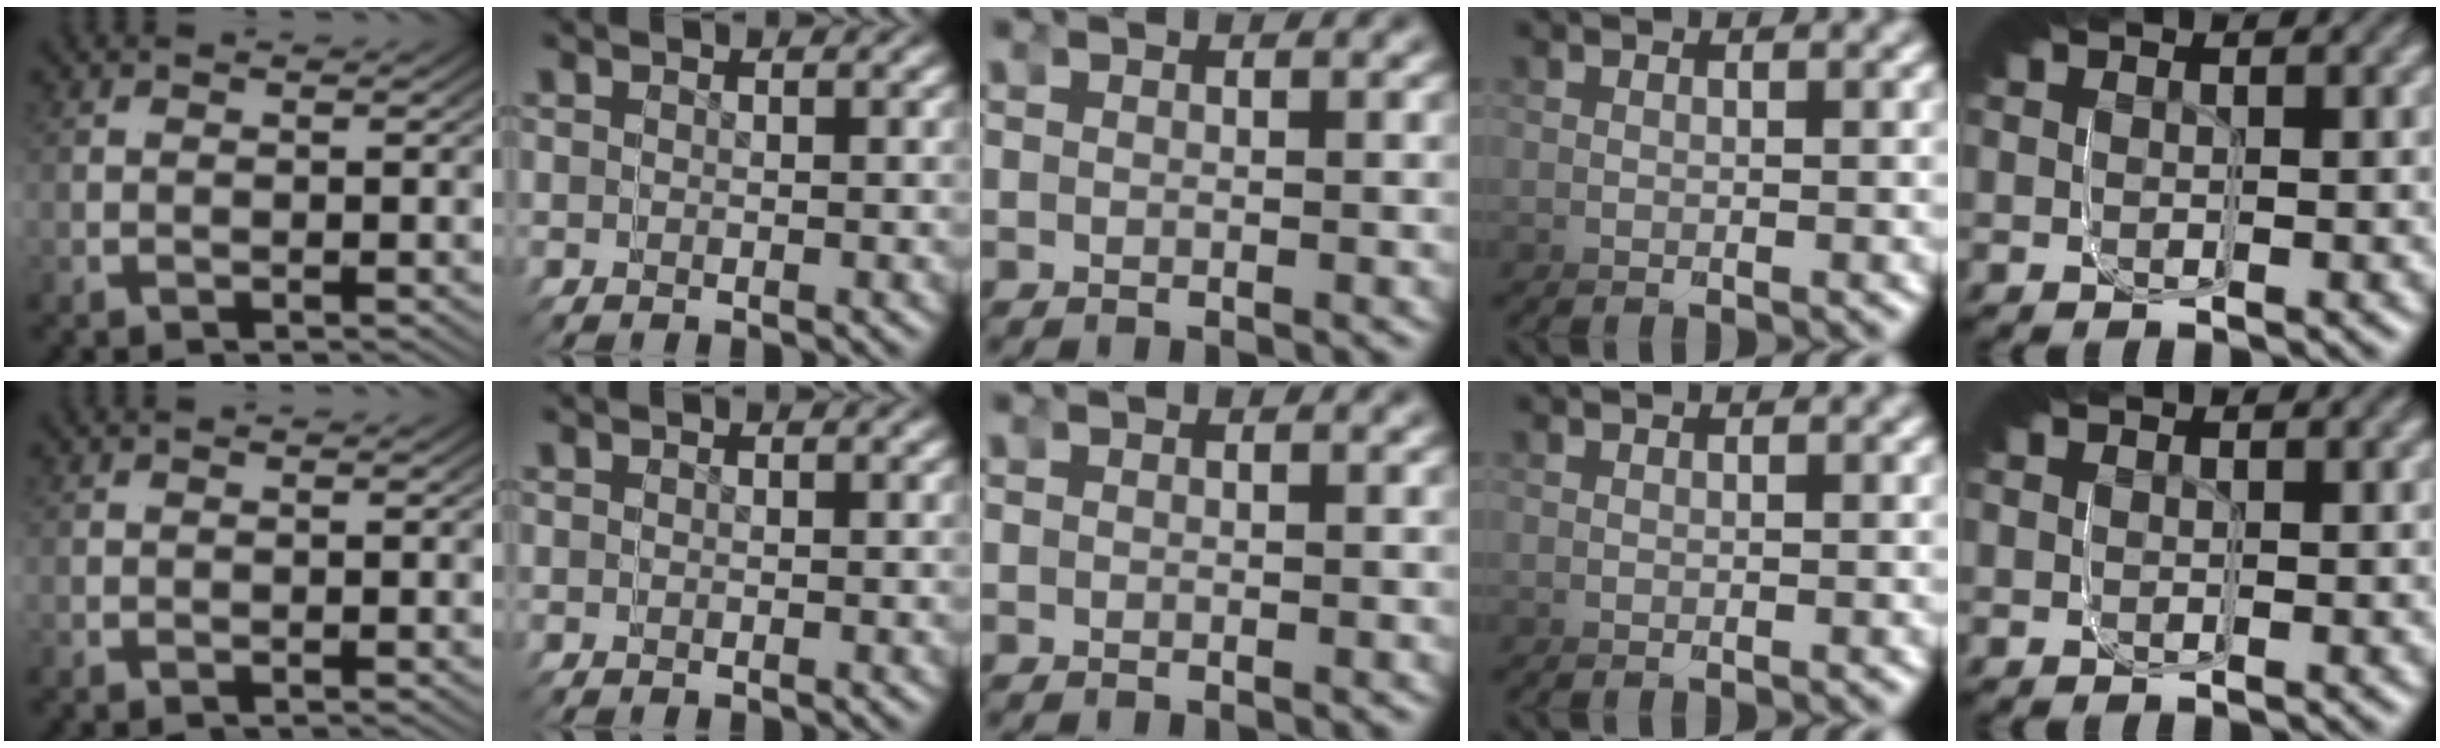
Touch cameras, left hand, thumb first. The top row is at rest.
{}